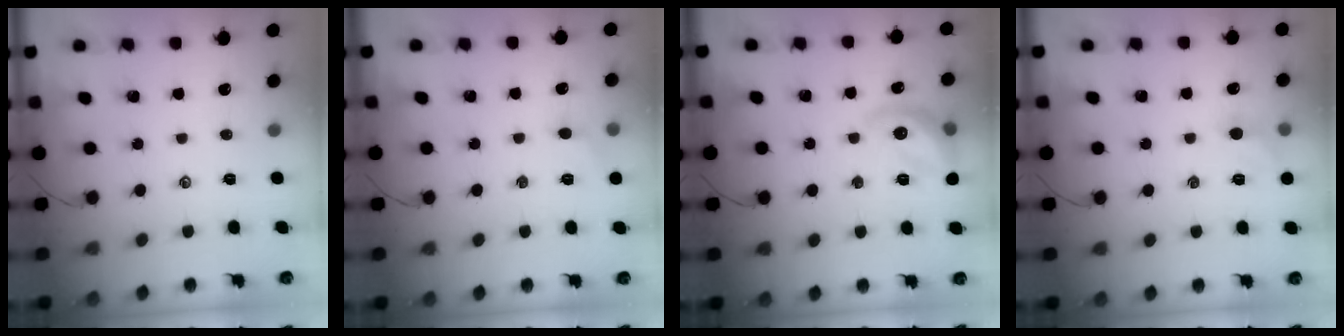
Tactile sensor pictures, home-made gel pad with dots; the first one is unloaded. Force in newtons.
{"total": 5.4, "press": 5.1, "slide": 1.5}
{"total": 12.7, "press": 12.7, "slide": 0.9}
{"total": 6.3, "press": 6.1, "slide": 1.6}